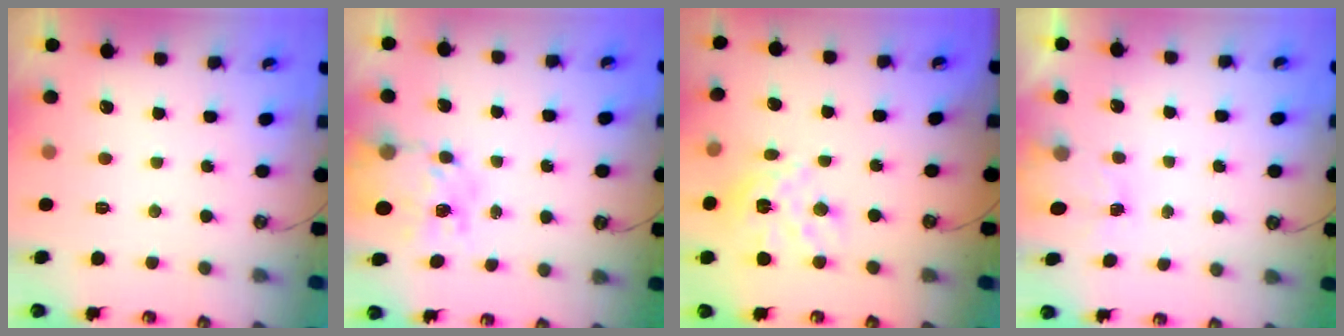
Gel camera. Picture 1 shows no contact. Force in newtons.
{"total": 11.2, "press": 11.2, "slide": 1.1}
{"total": 14.6, "press": 14.6, "slide": 1.4}
{"total": 2.3, "press": 2.3, "slide": 0.4}